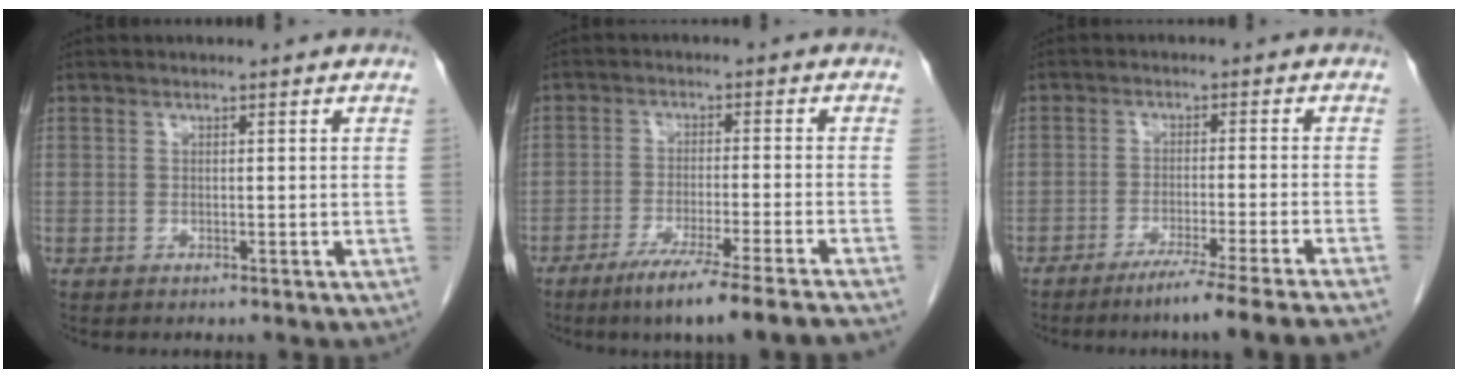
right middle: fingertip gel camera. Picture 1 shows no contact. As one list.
[{"total": 13.9, "force": [-11.2, -1.6, 8.0], "torque": [-0.100, -0.042, -0.172]}, {"total": 12.3, "force": [-10.1, -2.7, 6.5], "torque": [-0.060, -0.033, -0.149]}]